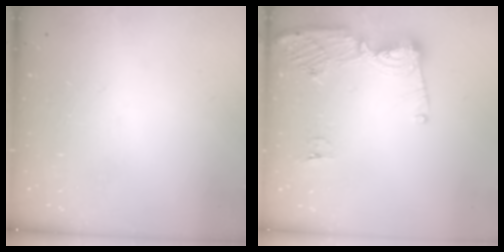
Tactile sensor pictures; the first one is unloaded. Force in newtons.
{"total": 11.7, "press": 11.7, "slide": 1.2}